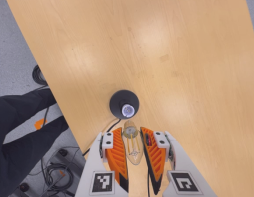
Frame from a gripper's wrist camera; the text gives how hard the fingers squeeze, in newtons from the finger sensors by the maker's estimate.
{"total": 19.6, "left": 21.3, "right": 17.9}